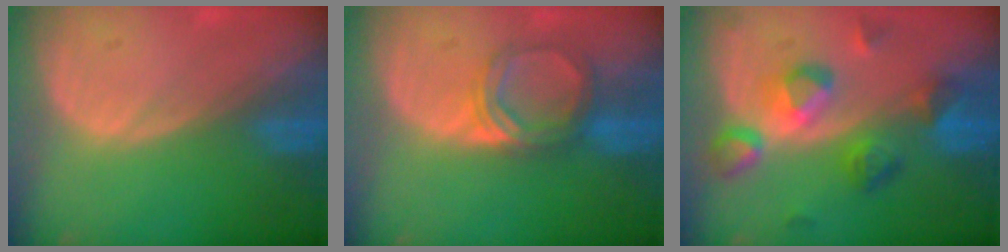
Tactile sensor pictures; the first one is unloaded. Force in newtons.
{"total": 5.1, "press": 4.8, "slide": 1.8}
{"total": 7.6, "press": 7.6, "slide": 0.6}